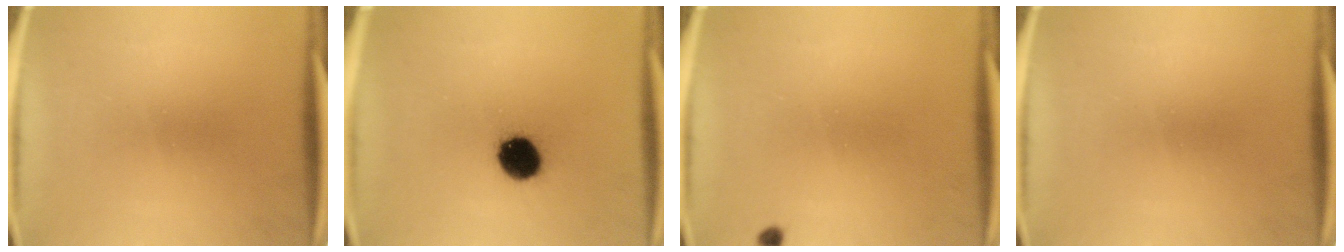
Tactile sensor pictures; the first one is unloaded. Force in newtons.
{"total": 10.3}
{"total": 0.8}
{"total": 0.0}